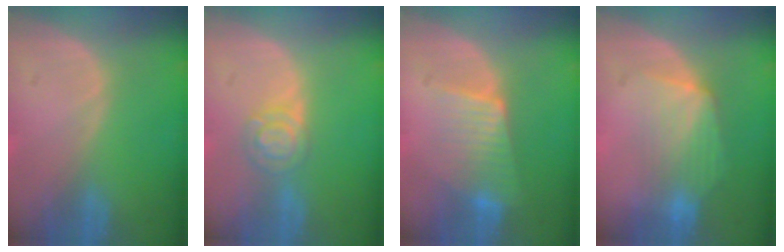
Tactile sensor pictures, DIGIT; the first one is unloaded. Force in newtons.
{"total": 4.1, "press": 4.1, "slide": 0.1}
{"total": 6.5, "press": 6.1, "slide": 2.4}
{"total": 6.9, "press": 6.4, "slide": 2.7}